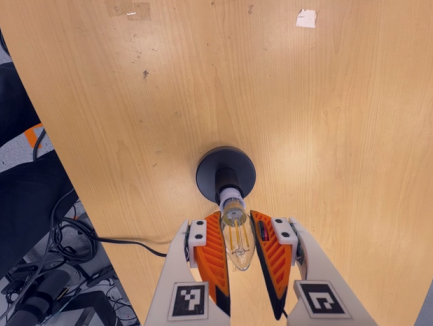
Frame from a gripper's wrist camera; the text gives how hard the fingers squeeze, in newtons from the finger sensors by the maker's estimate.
{"total": 14.2, "left": 14.4, "right": 13.9}